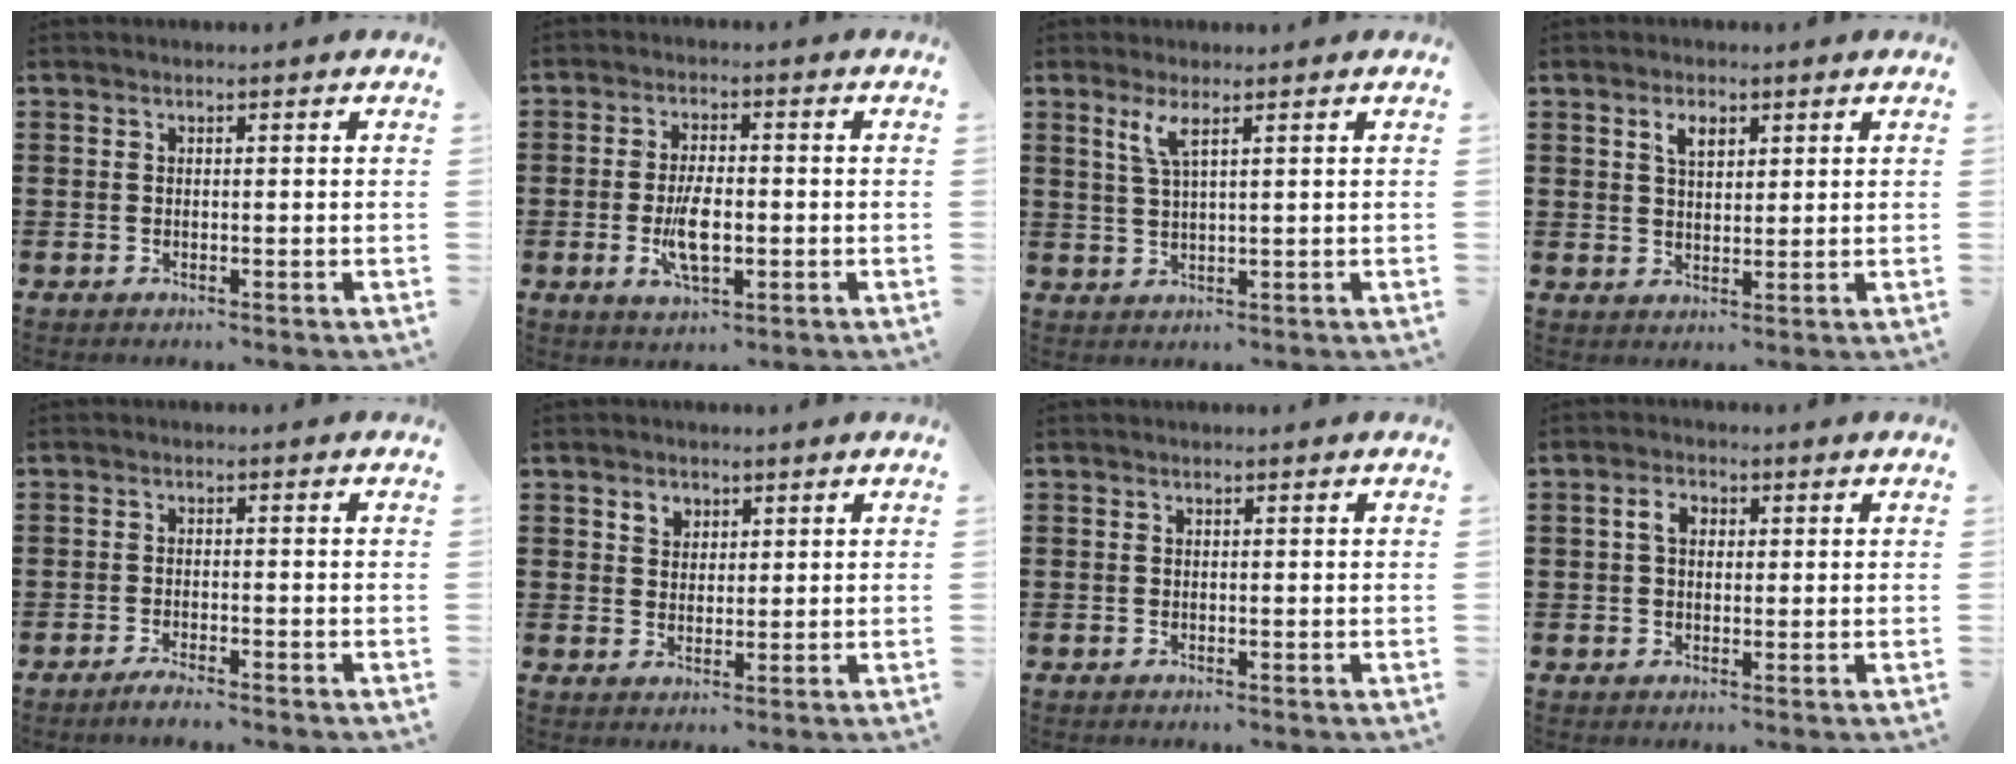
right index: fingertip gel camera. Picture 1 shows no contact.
{"total": 6.4, "force": [-1.3, 2.6, 5.7], "torque": [-0.125, -0.005, -0.028]}
{"total": 3.3, "force": [1.8, 0.6, 2.7], "torque": [-0.060, 0.001, 0.030]}
{"total": 3.1, "force": [1.6, 1.7, 2.0], "torque": [-0.039, 0.005, 0.026]}
{"total": 1.9, "force": [-1.8, -0.1, 0.7], "torque": [-0.012, 0.000, -0.034]}
{"total": 2.6, "force": [1.5, 2.0, 0.7], "torque": [-0.021, 0.009, 0.027]}
{"total": 0.0}
{"total": 2.9, "force": [0.5, 2.0, 2.0], "torque": [-0.046, 0.014, 0.006]}